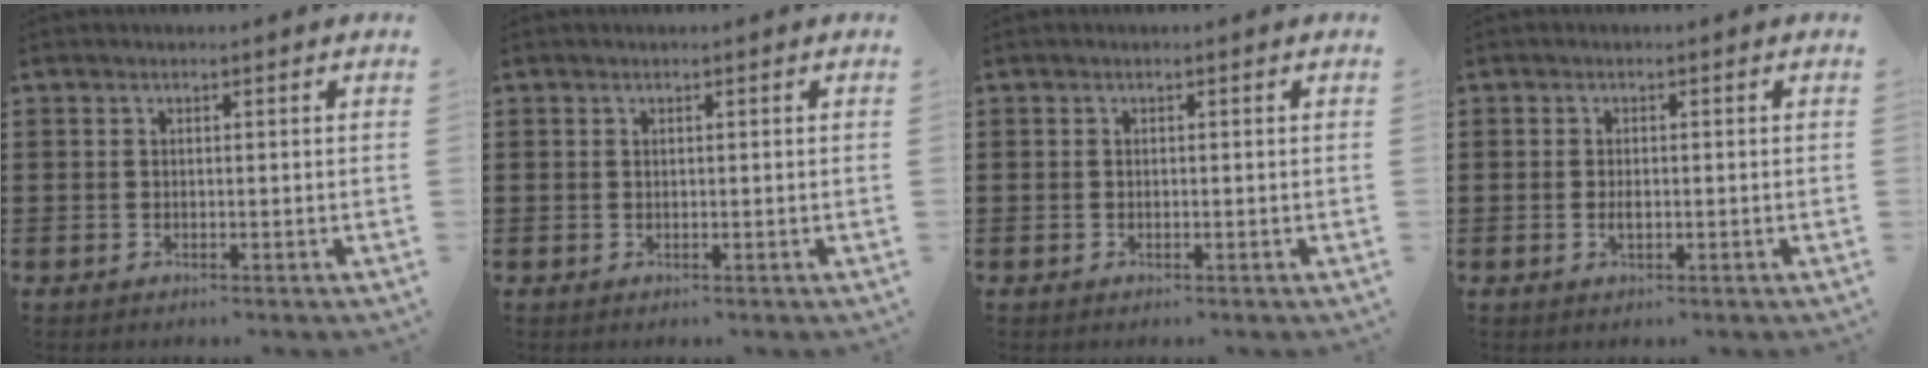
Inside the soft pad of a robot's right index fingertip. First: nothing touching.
{"total": 0.0}
{"total": 0.0}
{"total": 1.3, "force": [-0.2, 0.4, 1.2], "torque": [-0.024, -0.003, -0.002]}